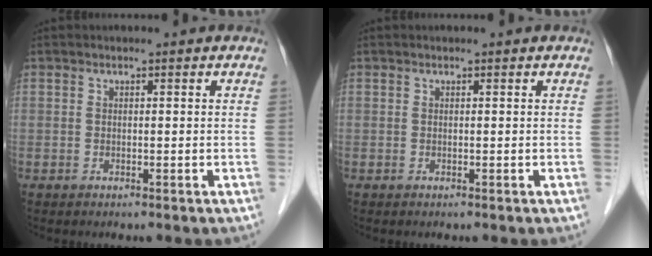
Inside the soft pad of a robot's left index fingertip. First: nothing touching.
{"total": 0.0}